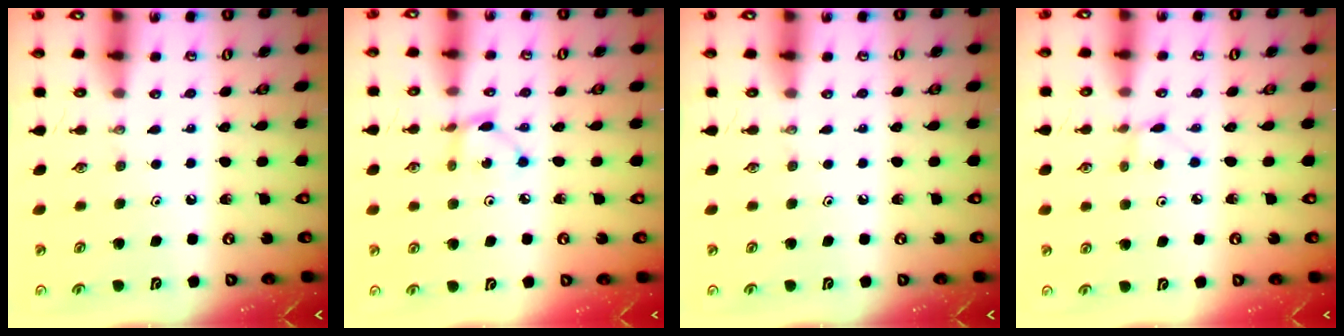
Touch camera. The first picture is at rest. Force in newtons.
{"total": 2.6, "press": 2.6, "slide": 0.2}
{"total": 0.0}
{"total": 2.4, "press": 2.4, "slide": 0.3}